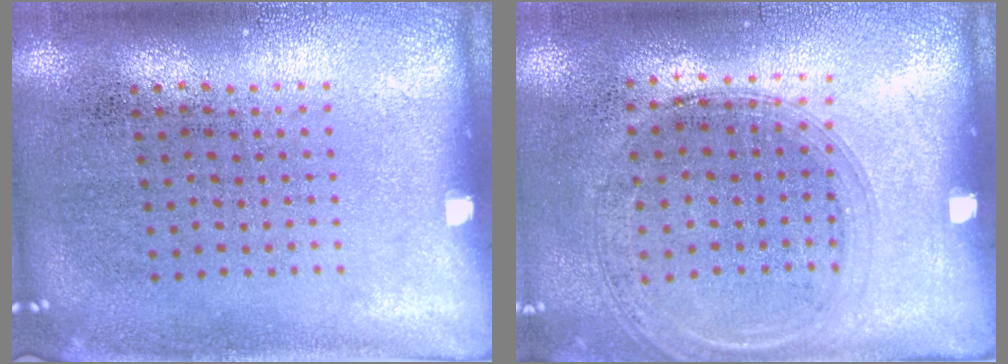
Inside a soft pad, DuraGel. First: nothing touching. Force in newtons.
{"total": 1.4, "press": 1.3, "slide": 0.5}